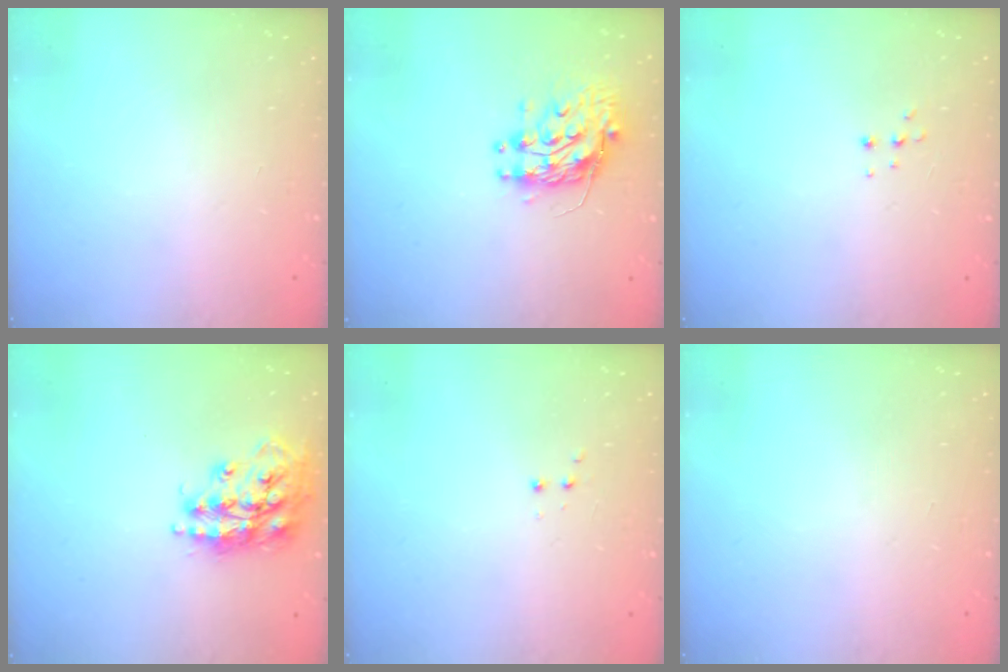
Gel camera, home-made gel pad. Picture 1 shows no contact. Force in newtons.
{"total": 10.6, "press": 10.5, "slide": 0.8}
{"total": 5.0, "press": 4.9, "slide": 0.9}
{"total": 17.1, "press": 17.0, "slide": 1.5}
{"total": 2.8, "press": 2.8, "slide": 0.6}
{"total": 0.0}